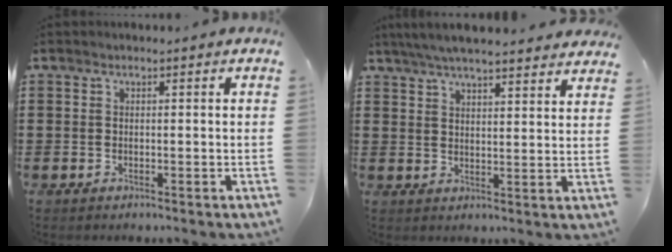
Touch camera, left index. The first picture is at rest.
{"total": 5.5, "force": [5.2, 0.2, 1.8], "torque": [-0.050, -0.015, 0.094]}